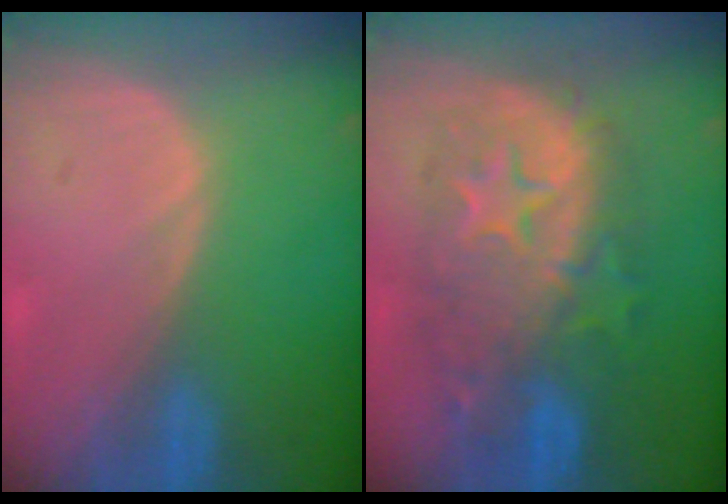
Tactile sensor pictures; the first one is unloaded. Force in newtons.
{"total": 11.2, "press": 11.1, "slide": 0.8}